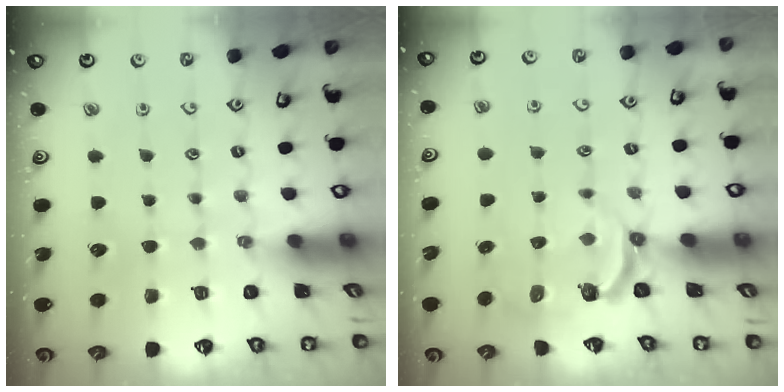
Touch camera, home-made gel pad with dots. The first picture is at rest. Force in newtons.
{"total": 4.3, "press": 3.1, "slide": 3.0}